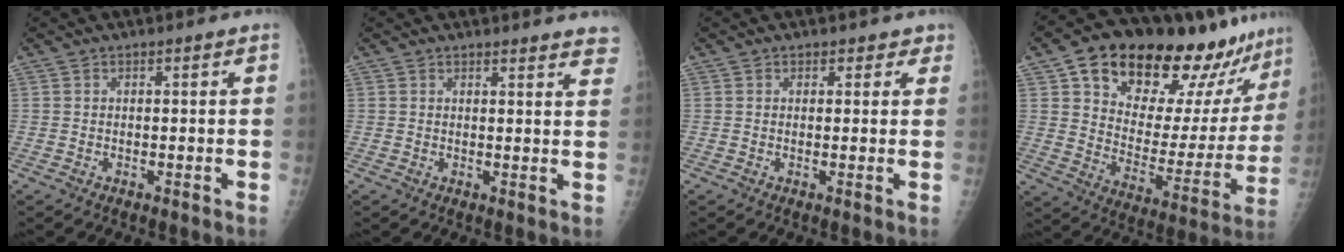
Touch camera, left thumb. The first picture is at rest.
{"total": 7.1, "force": [6.7, 1.3, 2.1], "torque": [0.001, -0.031, 0.053]}
{"total": 2.0, "force": [1.3, 1.4, 0.2], "torque": [0.027, -0.005, 0.009]}
{"total": 27.1, "force": [19.3, 11.0, 15.5], "torque": [-0.189, -0.069, 0.283]}